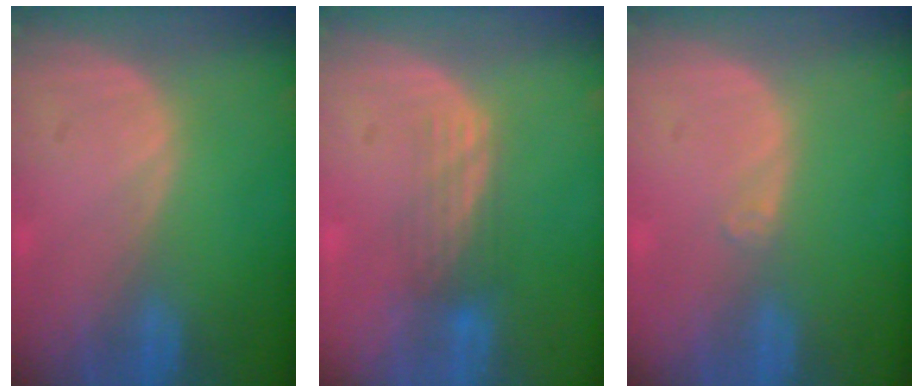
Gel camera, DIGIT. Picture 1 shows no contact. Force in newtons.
{"total": 3.5, "press": 3.1, "slide": 1.7}
{"total": 0.9, "press": 0.7, "slide": 0.6}